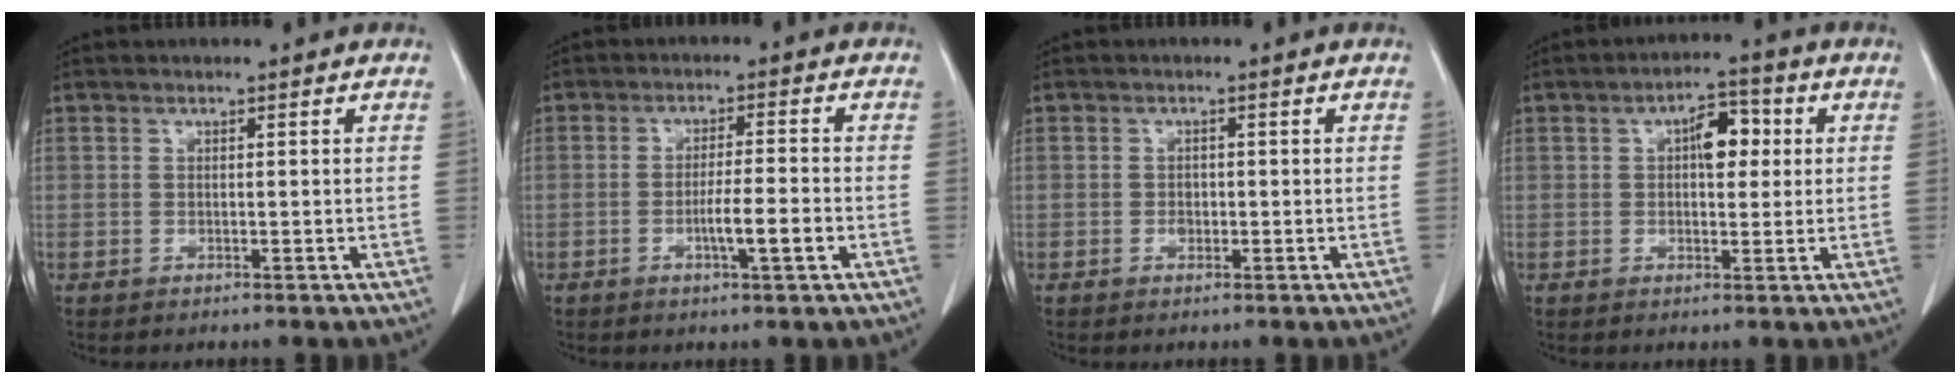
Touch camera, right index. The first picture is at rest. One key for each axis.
{"total": 5.3, "fx": -1.8, "fy": 0.2, "fz": 5.0, "tx": -0.080, "ty": -0.003, "tz": -0.030}
{"total": 1.3, "fx": -0.4, "fy": 1.0, "fz": 0.7, "tx": -0.008, "ty": 0.003, "tz": -0.004}
{"total": 5.6, "fx": 1.2, "fy": 2.7, "fz": 4.8, "tx": -0.069, "ty": 0.018, "tz": 0.016}